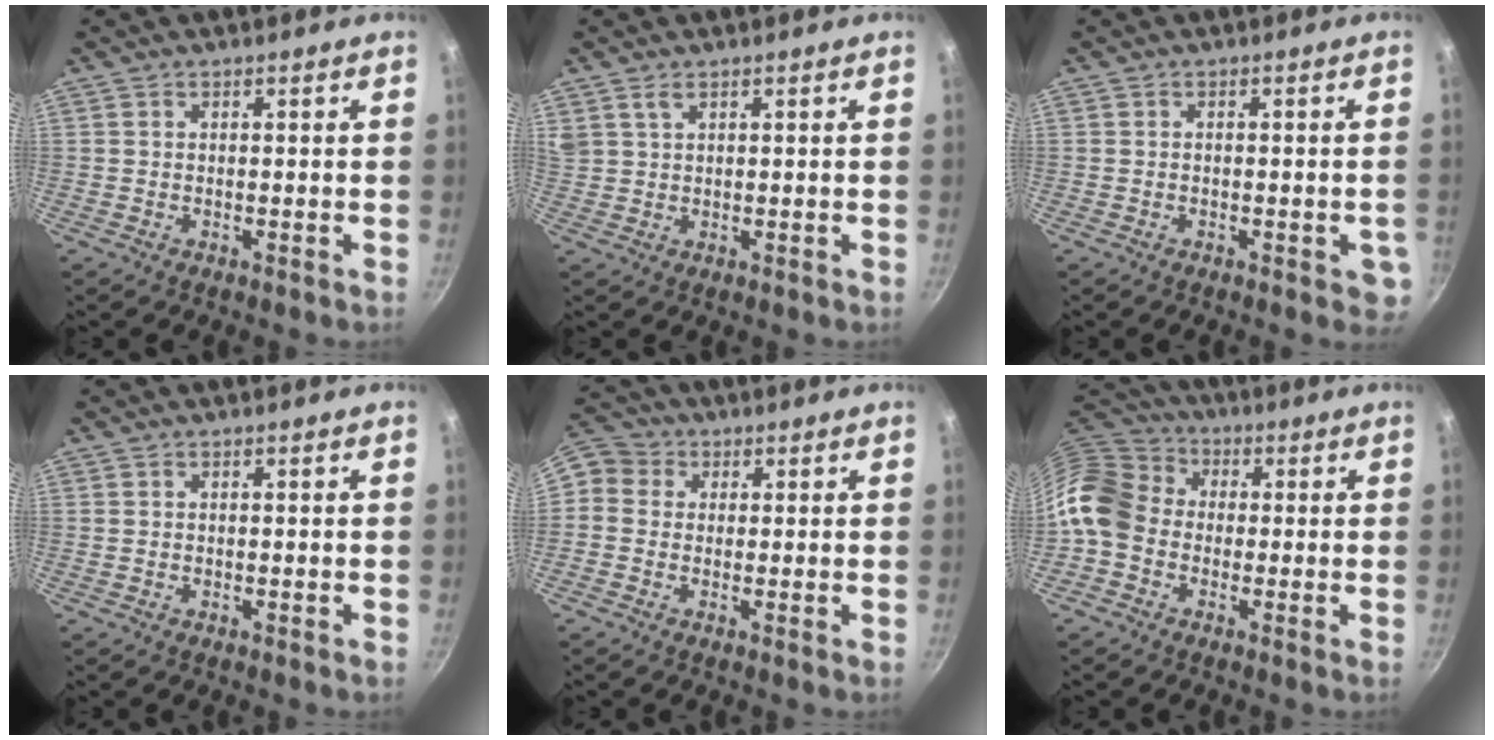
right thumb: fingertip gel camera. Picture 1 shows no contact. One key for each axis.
{"total": 3.0, "fx": 1.9, "fy": 1.5, "fz": 1.8, "tx": -0.039, "ty": 0.002, "tz": 0.047}
{"total": 4.0, "fx": -1.4, "fy": 1.8, "fz": 3.3, "tx": -0.024, "ty": 0.004, "tz": -0.017}
{"total": 0.0}
{"total": 8.1, "fx": 0.6, "fy": 7.3, "fz": 3.5, "tx": -0.071, "ty": 0.027, "tz": -0.008}
{"total": 12.6, "fx": -1.3, "fy": 10.3, "fz": 7.1, "tx": -0.122, "ty": 0.035, "tz": -0.048}